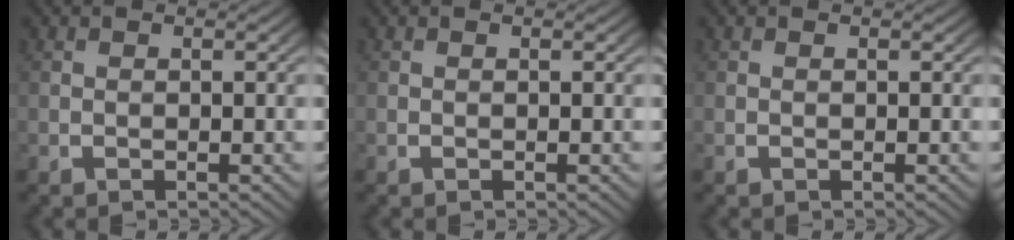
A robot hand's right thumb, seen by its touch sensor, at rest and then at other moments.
{"total": 0.0}
{"total": 0.0}